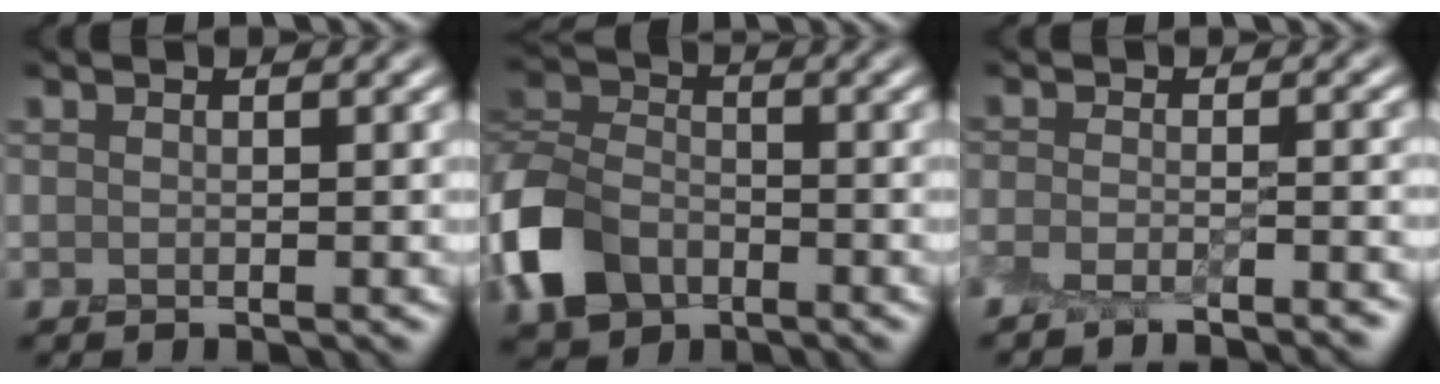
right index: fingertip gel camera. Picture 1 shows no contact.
{"total": 6.7, "force": [-3.6, 4.7, 3.2], "torque": [-0.071, 0.008, -0.091]}
{"total": 3.8, "force": [-3.7, 0.2, 0.8], "torque": [-0.019, -0.004, -0.060]}